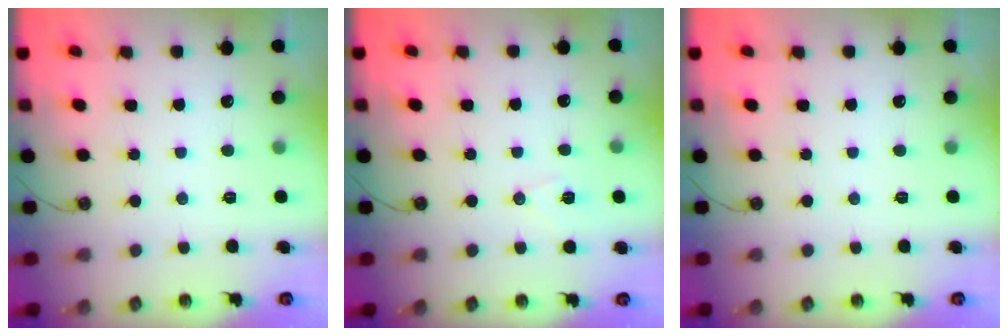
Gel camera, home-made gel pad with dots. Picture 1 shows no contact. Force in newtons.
{"total": 7.3, "press": 6.5, "slide": 3.4}
{"total": 0.0}